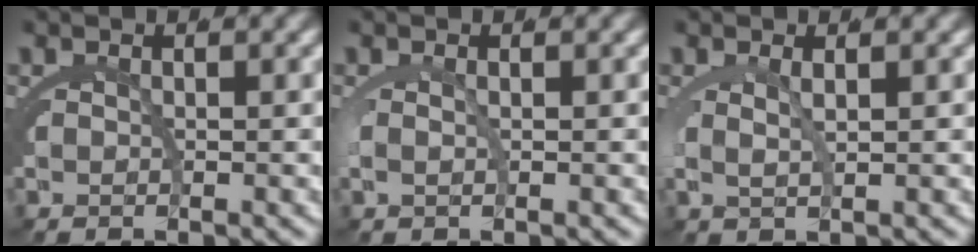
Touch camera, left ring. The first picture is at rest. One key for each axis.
{"total": 0.8, "fx": 0.1, "fy": -0.1, "fz": 0.8, "tx": -0.028, "ty": -0.007, "tz": 0.007}
{"total": 1.7, "fx": 0.9, "fy": 0.2, "fz": 1.4, "tx": -0.038, "ty": -0.010, "tz": 0.025}